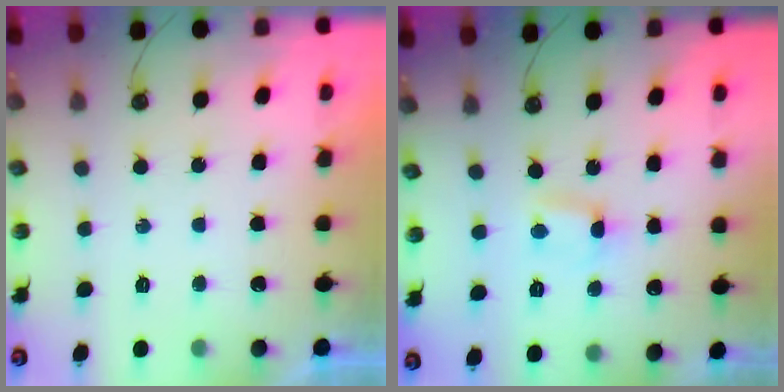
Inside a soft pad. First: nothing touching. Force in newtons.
{"total": 0.6, "press": 0.4, "slide": 0.4}